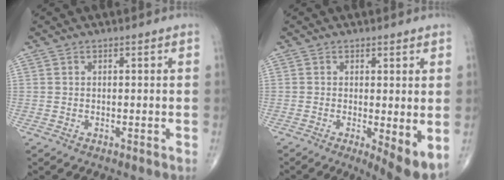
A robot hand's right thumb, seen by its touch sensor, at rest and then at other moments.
{"total": 6.1, "force": [-0.8, 1.7, 5.8], "torque": [-0.084, -0.019, -0.012]}